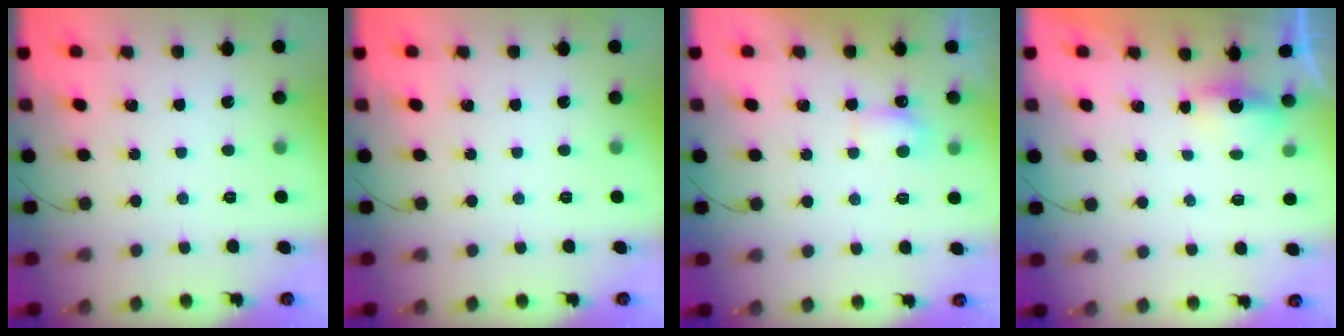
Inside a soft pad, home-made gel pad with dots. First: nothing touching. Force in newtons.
{"total": 0.0}
{"total": 4.4, "press": 4.2, "slide": 1.4}
{"total": 3.1, "press": 2.9, "slide": 1.1}